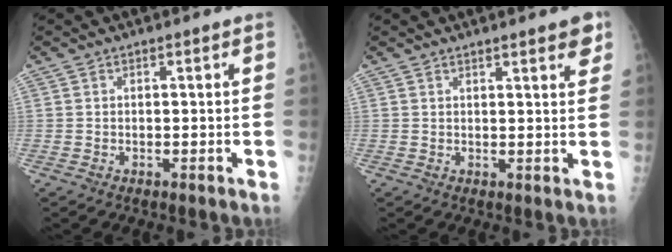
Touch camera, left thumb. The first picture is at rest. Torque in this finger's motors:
{"motor_torque": [-0.05, 0.11, -0.34, -0.09, 0.02]}